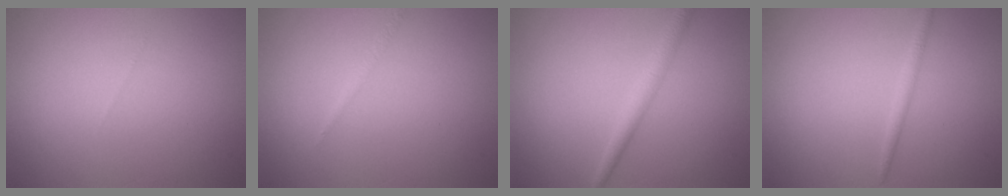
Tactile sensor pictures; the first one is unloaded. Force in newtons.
{"total": 0.6, "press": 0.6, "slide": 0.0}
{"total": 2.1, "press": 2.1, "slide": 0.0}
{"total": 1.0, "press": 1.0, "slide": 0.0}